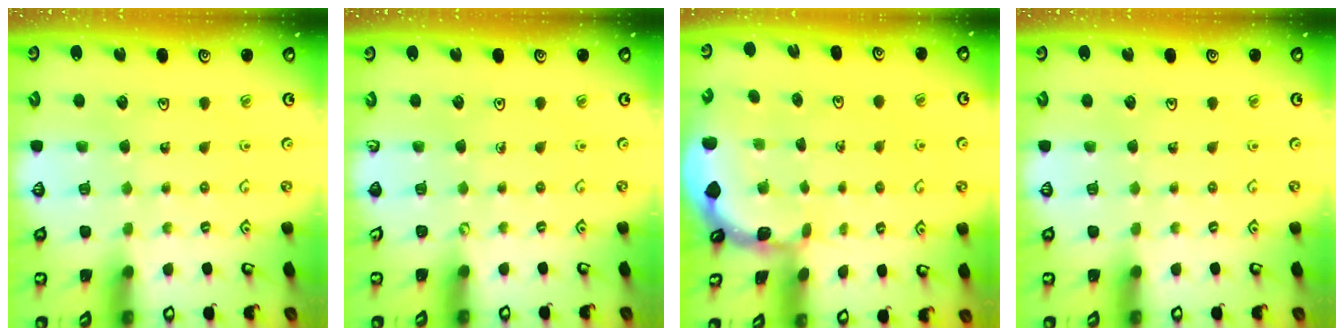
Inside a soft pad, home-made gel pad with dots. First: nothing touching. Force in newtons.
{"total": 0.0}
{"total": 1.5, "press": 1.5, "slide": 0.1}
{"total": 0.0}